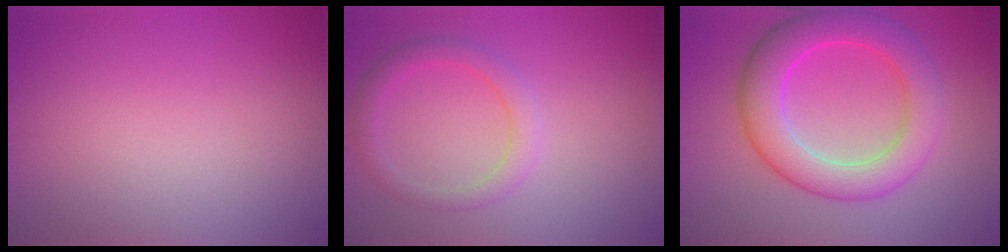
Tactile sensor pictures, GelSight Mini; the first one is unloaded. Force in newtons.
{"total": 2.7, "press": 2.6, "slide": 0.2}
{"total": 7.3, "press": 7.3, "slide": 0.1}